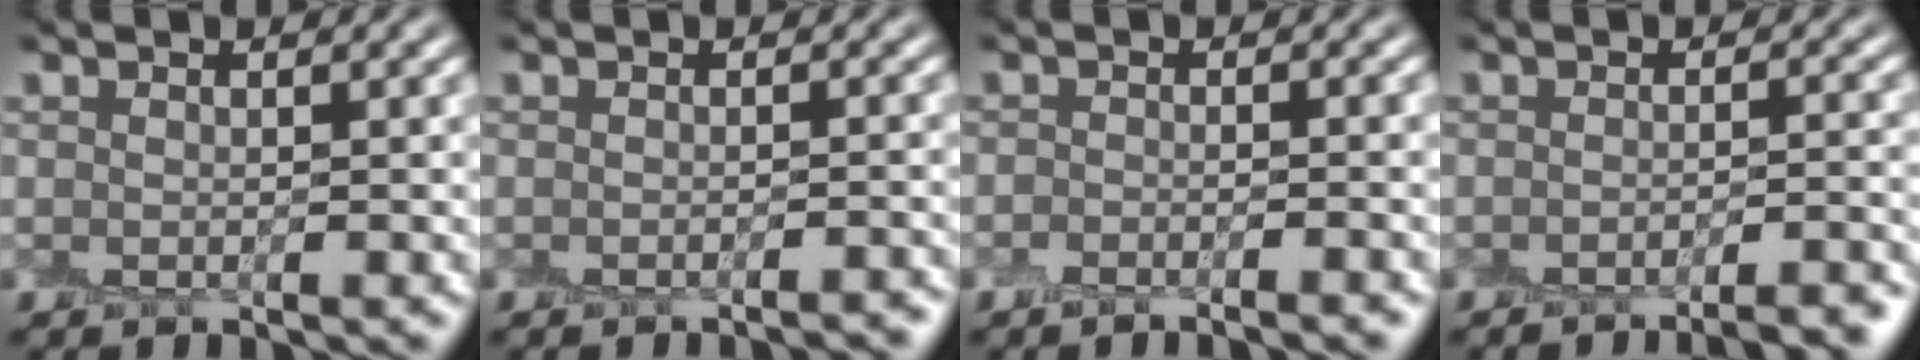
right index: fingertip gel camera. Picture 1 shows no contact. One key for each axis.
{"total": 1.8, "fx": -1.5, "fy": 0.3, "fz": 0.9, "tx": 0.003, "ty": 0.004, "tz": -0.019}
{"total": 2.5, "fx": -2.0, "fy": 0.5, "fz": 1.5, "tx": -0.012, "ty": 0.002, "tz": -0.033}
{"total": 4.4, "fx": -3.5, "fy": 0.8, "fz": 2.6, "tx": -0.026, "ty": 0.008, "tz": -0.049}